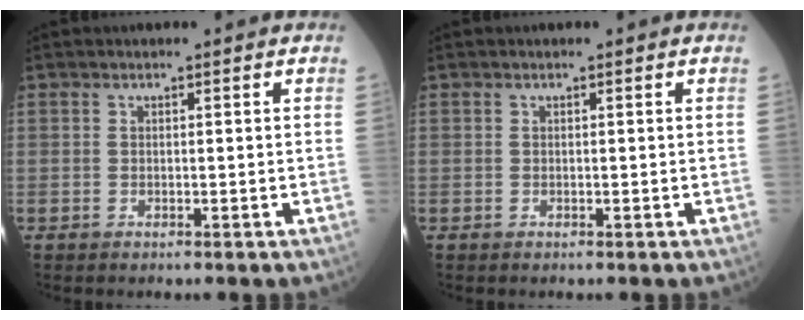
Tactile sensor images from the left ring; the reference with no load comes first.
{"total": 0.0}